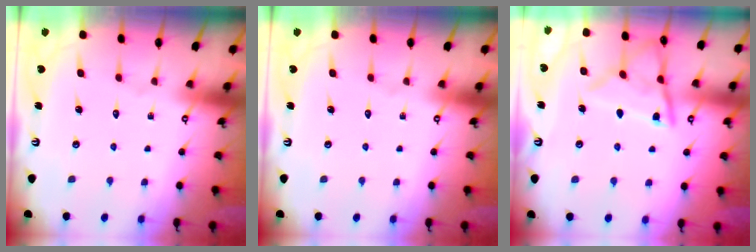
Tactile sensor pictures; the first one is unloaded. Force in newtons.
{"total": 0.0}
{"total": 11.9, "press": 11.8, "slide": 1.1}